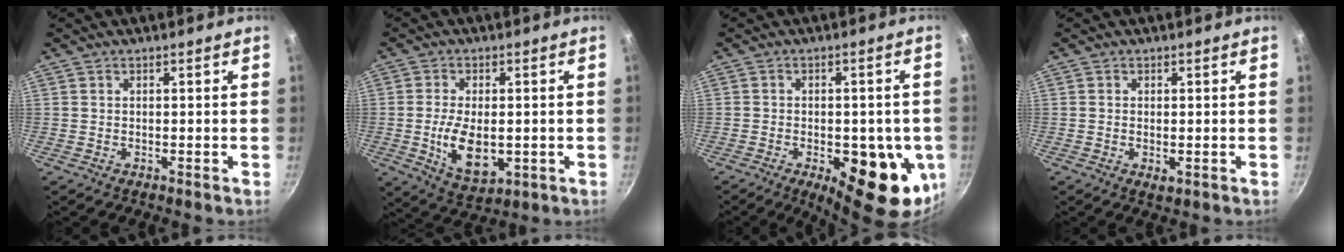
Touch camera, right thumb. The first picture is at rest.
{"total": 10.1, "force": [-1.4, 5.6, 8.3], "torque": [-0.145, -0.009, -0.010]}
{"total": 17.4, "force": [-5.2, 7.7, 14.7], "torque": [-0.143, -0.006, -0.060]}
{"total": 1.4, "force": [-0.4, 0.6, 1.2], "torque": [-0.021, -0.006, -0.006]}